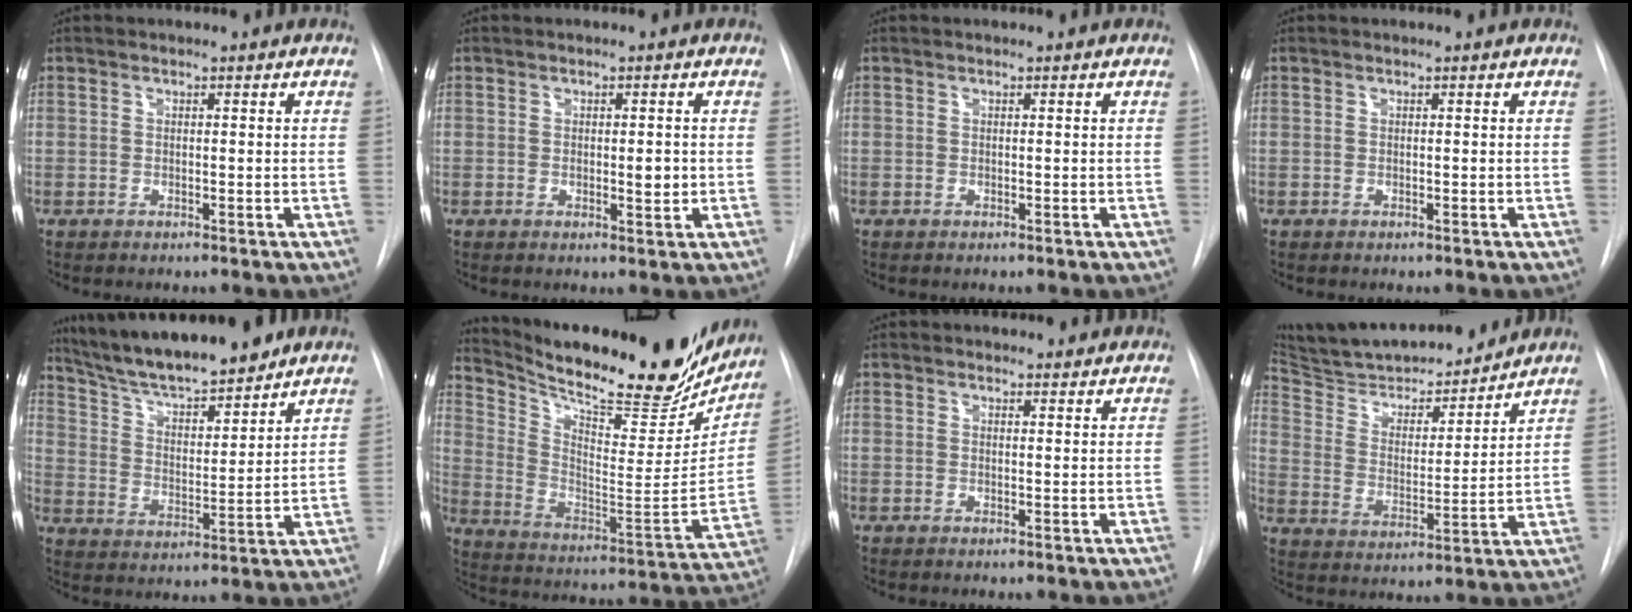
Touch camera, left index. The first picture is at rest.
{"total": 2.1, "force": [-0.6, 0.7, 1.9], "torque": [-0.026, -0.007, -0.008]}
{"total": 0.0}
{"total": 0.0}
{"total": 15.9, "force": [13.8, 2.5, 7.5], "torque": [-0.127, 0.002, 0.234]}
{"total": 27.3, "force": [23.3, 6.4, 12.8], "torque": [-0.209, -0.054, 0.331]}
{"total": 1.5, "force": [1.3, 0.6, -0.2], "torque": [-0.002, -0.004, 0.009]}
{"total": 18.0, "force": [16.5, 3.4, 6.5], "torque": [-0.105, -0.007, 0.266]}